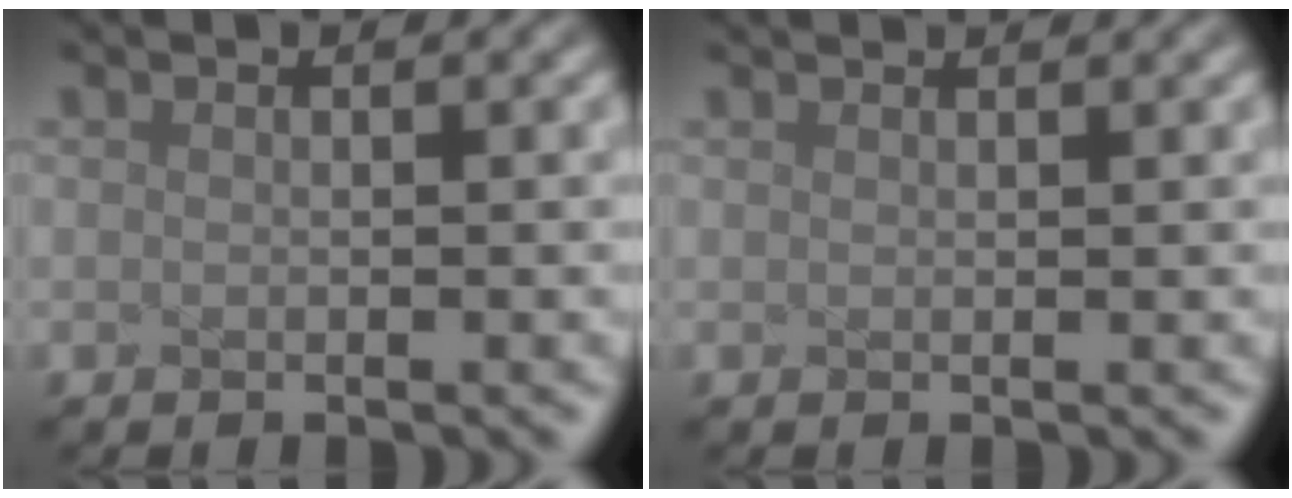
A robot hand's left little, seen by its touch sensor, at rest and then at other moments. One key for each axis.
{"total": 1.8, "fx": 1.6, "fy": 0.5, "fz": 0.7, "tx": 0.000, "ty": 0.006, "tz": 0.003}